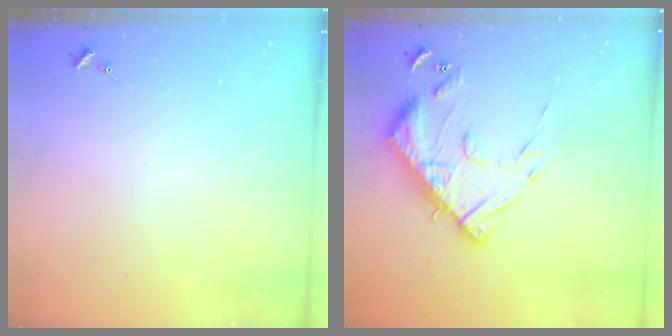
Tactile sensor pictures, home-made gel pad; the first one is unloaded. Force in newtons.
{"total": 16.6, "press": 16.6, "slide": 1.4}